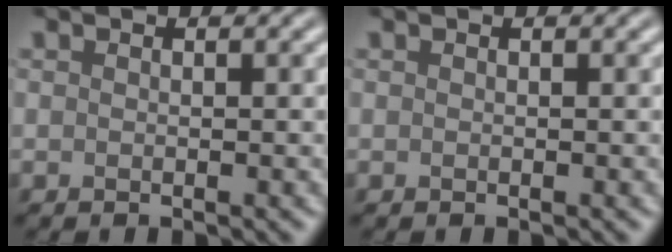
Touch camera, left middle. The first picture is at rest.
{"total": 0.0}